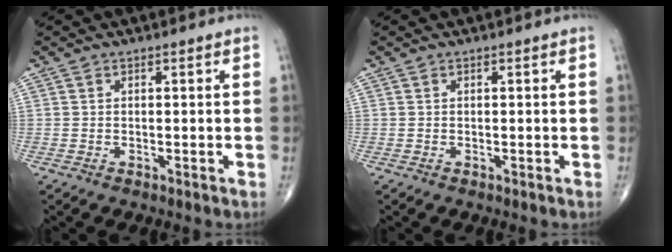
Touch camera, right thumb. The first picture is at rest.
{"total": 0.0}